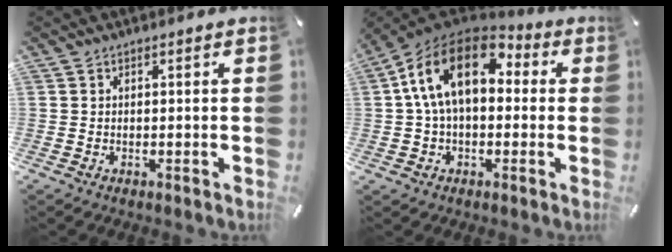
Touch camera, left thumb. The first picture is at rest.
{"total": 16.2, "force": [3.8, 10.0, 12.2], "torque": [-0.238, 0.005, 0.066]}